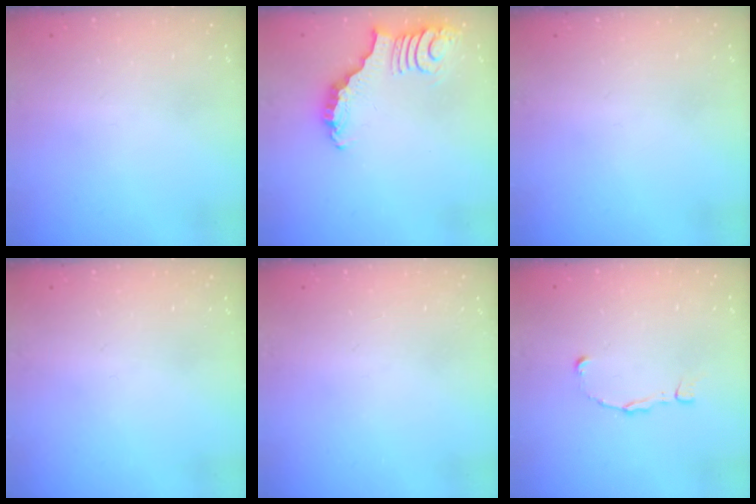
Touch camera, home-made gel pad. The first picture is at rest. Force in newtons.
{"total": 3.4, "press": 3.3, "slide": 0.7}
{"total": 0.0}
{"total": 0.0}
{"total": 0.0}
{"total": 1.2, "press": 1.2, "slide": 0.1}